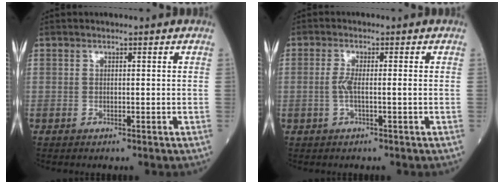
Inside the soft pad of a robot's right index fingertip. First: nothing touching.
{"total": 2.5, "force": [-0.4, 0.2, 2.5], "torque": [-0.055, 0.000, -0.011]}